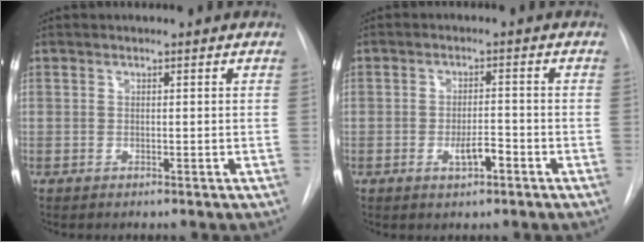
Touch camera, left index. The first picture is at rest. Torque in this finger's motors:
{"motor_torque": [0.36, 0.35, 0.09, 0.04]}